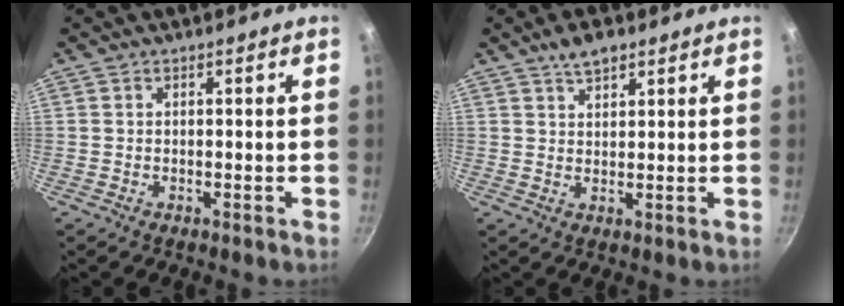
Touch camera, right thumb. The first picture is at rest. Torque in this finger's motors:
{"motor_torque": [-0.60, 0.86, 0.58, -0.29, -0.01]}